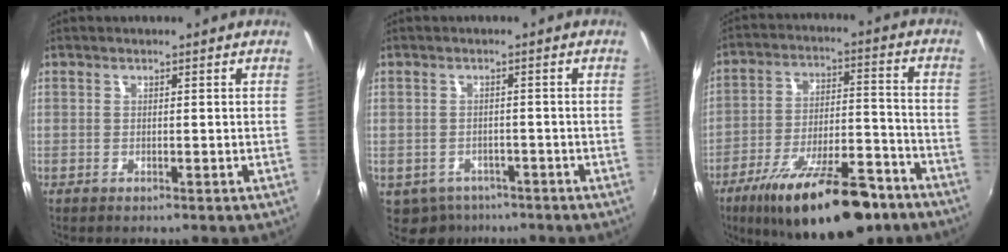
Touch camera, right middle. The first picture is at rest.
{"total": 5.5, "force": [-3.6, 3.8, 1.5], "torque": [-0.044, -0.014, -0.048]}
{"total": 22.3, "force": [-15.8, 7.3, 14.0], "torque": [-0.236, -0.017, -0.231]}